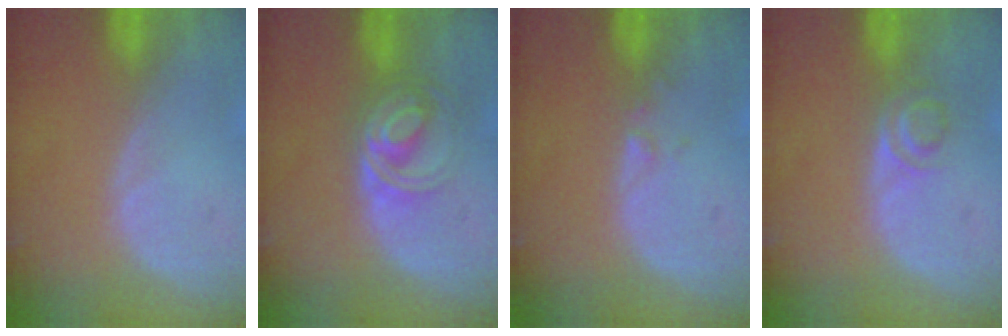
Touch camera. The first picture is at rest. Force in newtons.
{"total": 6.0, "press": 5.6, "slide": 2.1}
{"total": 1.0, "press": 0.9, "slide": 0.5}
{"total": 2.8, "press": 2.7, "slide": 1.0}